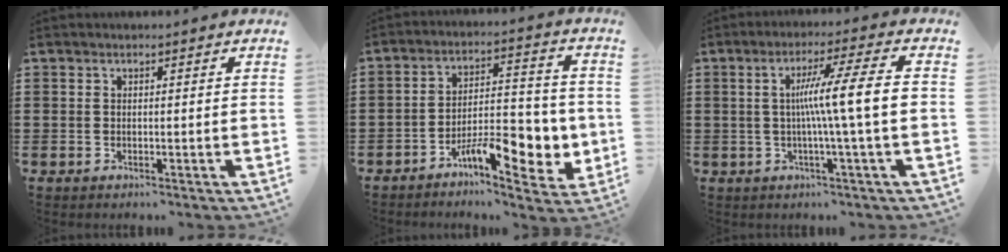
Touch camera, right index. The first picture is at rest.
{"total": 9.9, "force": [-4.9, 3.8, 7.6], "torque": [-0.093, 0.009, -0.085]}
{"total": 9.0, "force": [-0.1, -0.8, 9.0], "torque": [-0.164, -0.002, -0.011]}